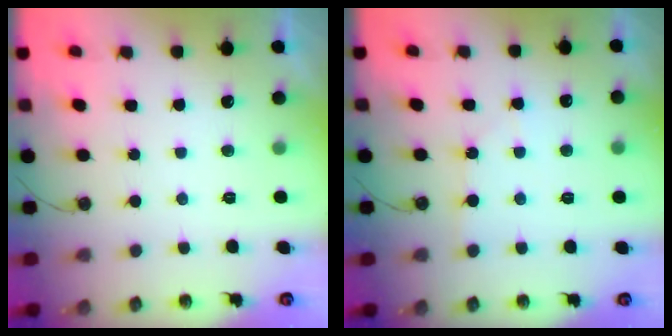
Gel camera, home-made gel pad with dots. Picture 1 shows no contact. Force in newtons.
{"total": 4.3, "press": 4.2, "slide": 0.5}